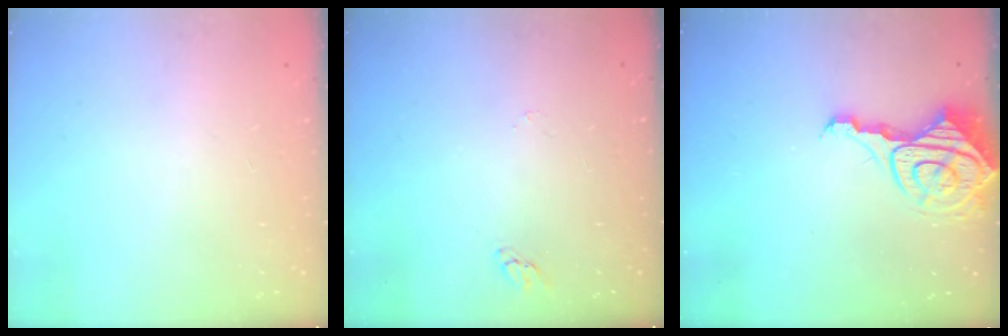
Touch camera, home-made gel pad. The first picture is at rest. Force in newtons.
{"total": 2.2, "press": 2.2, "slide": 0.2}
{"total": 10.1, "press": 10.0, "slide": 0.9}